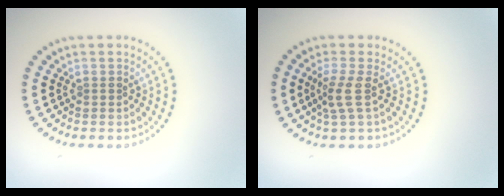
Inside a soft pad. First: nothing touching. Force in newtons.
{"total": 2.1, "press": 1.5, "slide": 1.4}